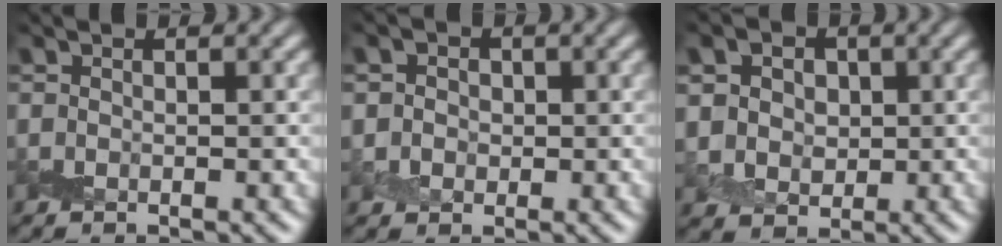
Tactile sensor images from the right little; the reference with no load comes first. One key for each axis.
{"total": 2.6, "fx": 0.5, "fy": 2.4, "fz": 1.0, "tx": -0.001, "ty": 0.006, "tz": -0.002}
{"total": 6.8, "fx": 2.2, "fy": 5.4, "fz": 3.4, "tx": -0.069, "ty": 0.019, "tz": 0.019}